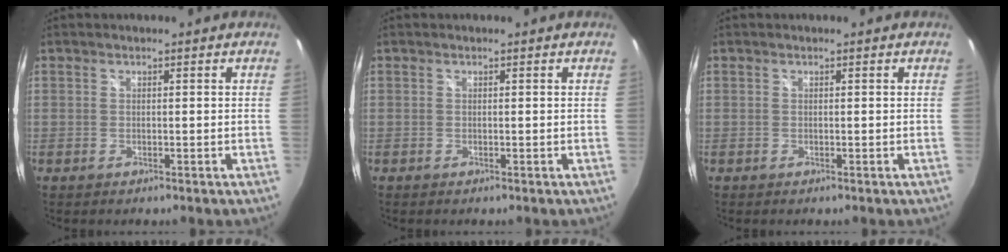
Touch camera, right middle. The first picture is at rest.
{"total": 0.0}
{"total": 0.0}